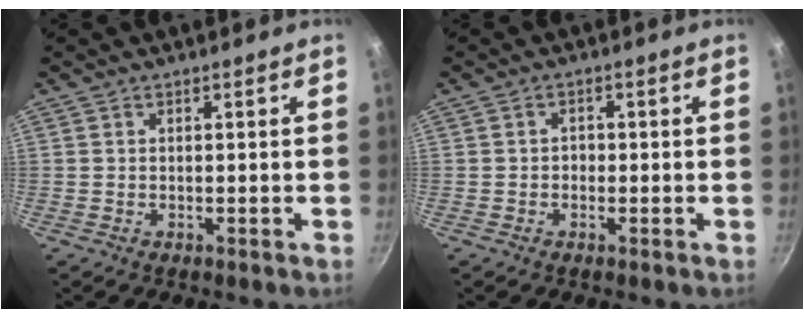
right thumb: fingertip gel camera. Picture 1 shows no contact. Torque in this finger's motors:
{"motor_torque": [-0.47, 0.28, 0.13, 0.27, 0.08]}